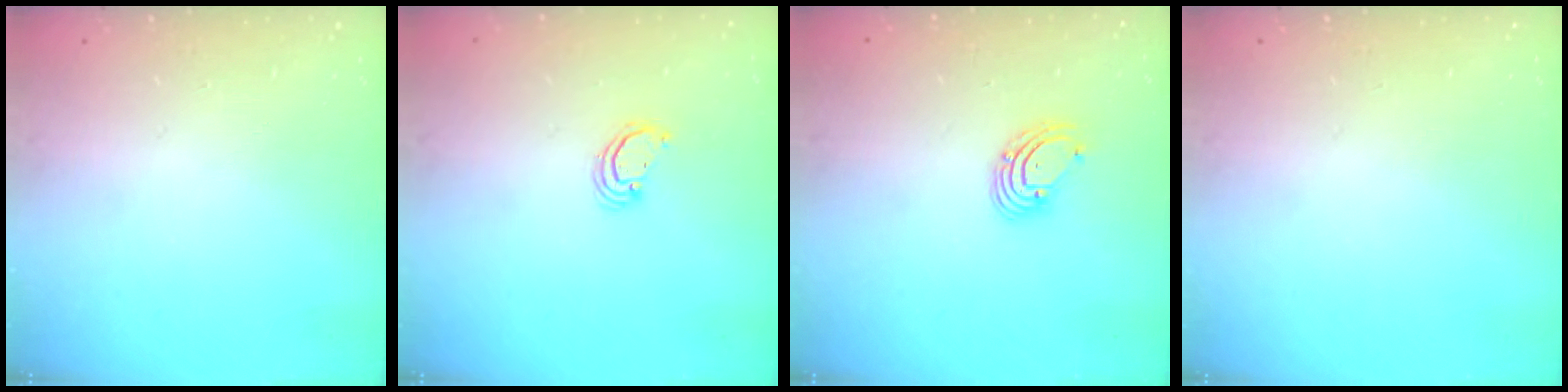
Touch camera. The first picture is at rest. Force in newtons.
{"total": 2.2, "press": 2.2, "slide": 0.2}
{"total": 3.7, "press": 3.7, "slide": 0.4}
{"total": 0.0}